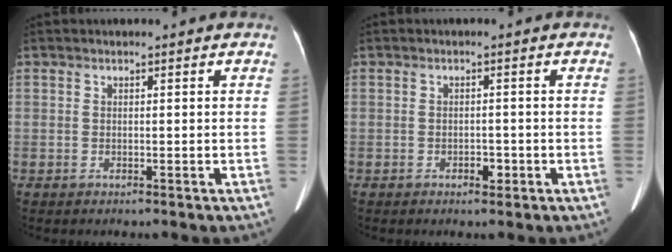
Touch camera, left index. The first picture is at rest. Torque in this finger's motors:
{"motor_torque": [-0.02, -0.01, 0.01, 0.00]}